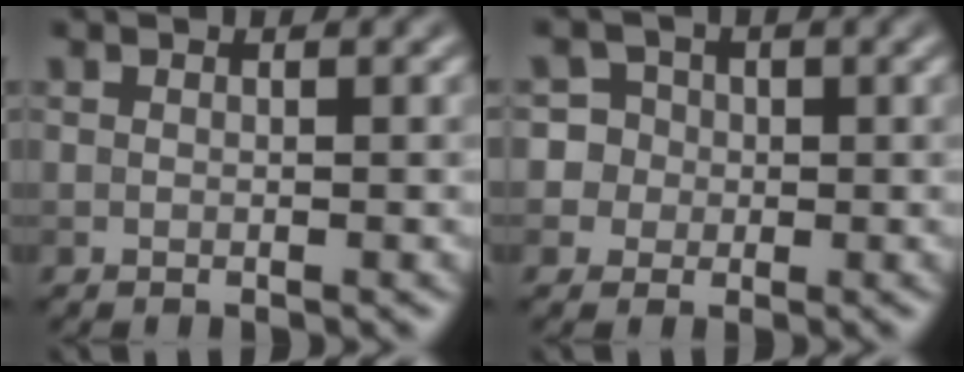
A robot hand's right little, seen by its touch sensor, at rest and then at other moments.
{"total": 5.9, "force": [0.7, 5.6, 1.5], "torque": [-0.024, 0.038, -0.008]}